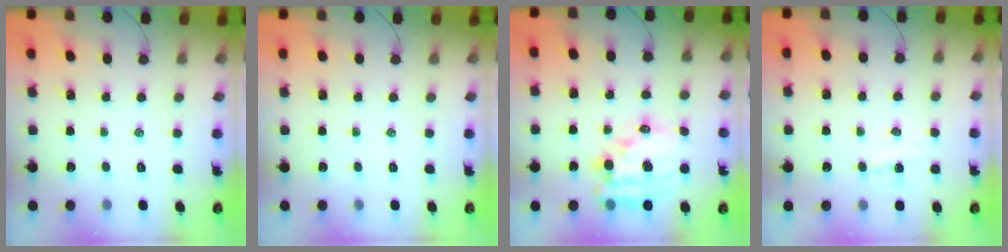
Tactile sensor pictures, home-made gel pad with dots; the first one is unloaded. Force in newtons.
{"total": 0.0}
{"total": 16.3, "press": 15.9, "slide": 3.7}
{"total": 4.0, "press": 3.8, "slide": 1.2}